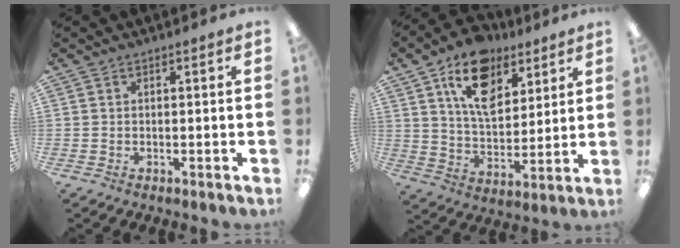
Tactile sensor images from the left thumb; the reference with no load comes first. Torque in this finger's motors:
{"motor_torque": [0.39, 0.55, 1.17, -1.60, 0.12]}